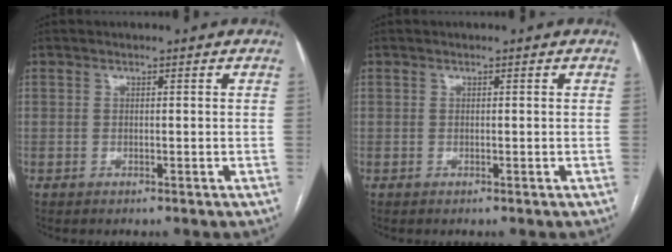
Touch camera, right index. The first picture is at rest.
{"total": 0.0}